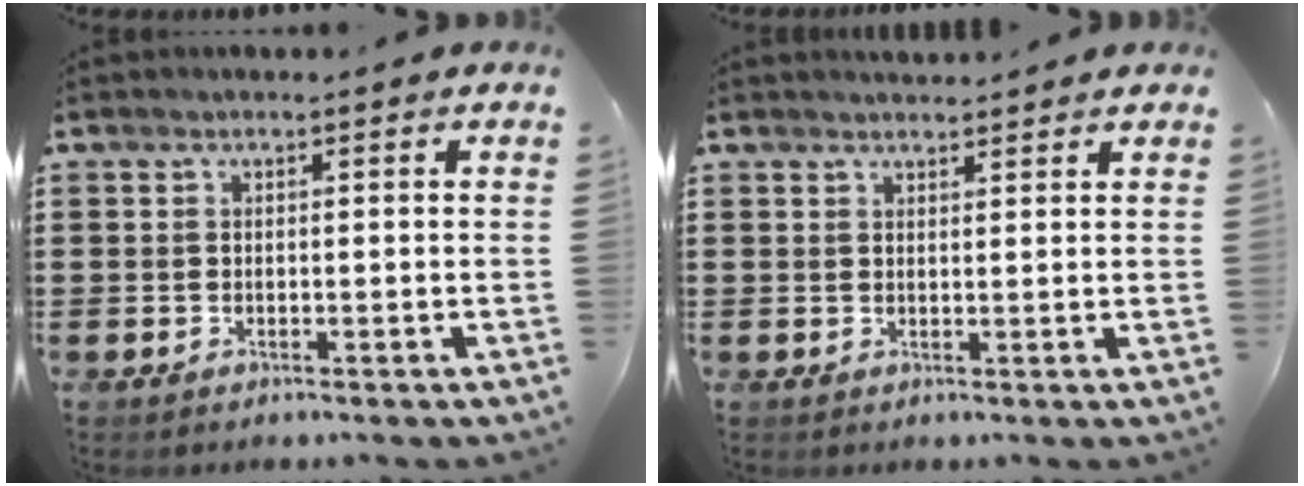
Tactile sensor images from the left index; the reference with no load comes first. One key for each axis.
{"total": 1.5, "fx": 1.5, "fy": 0.2, "fz": 0.1, "tx": -0.006, "ty": 0.003, "tz": 0.029}